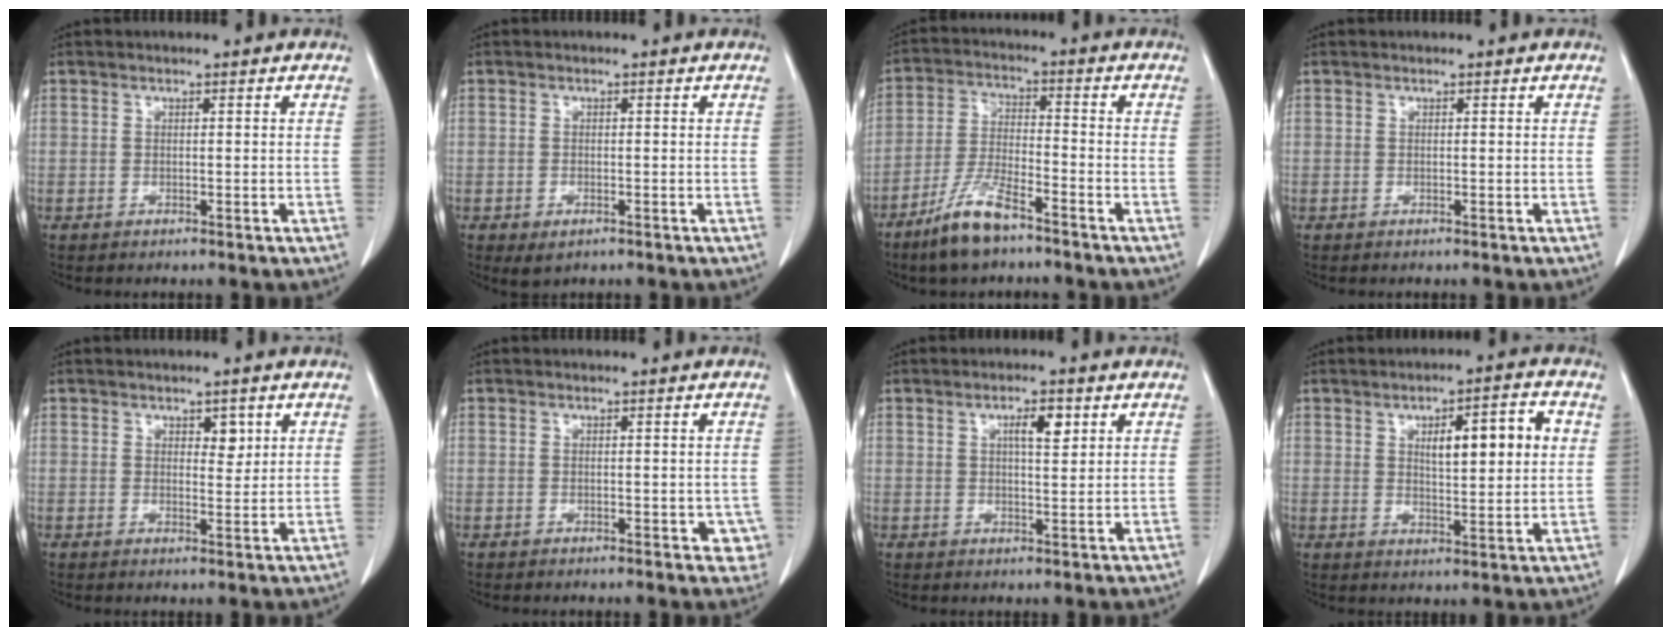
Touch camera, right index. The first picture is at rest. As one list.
[{"total": 2.1, "force": [-1.1, 1.1, 1.4], "torque": [-0.025, -0.003, -0.008]}, {"total": 8.8, "force": [-6.3, 1.8, 5.9], "torque": [-0.126, -0.014, -0.122]}, {"total": 0.0}, {"total": 2.4, "force": [1.2, 1.3, 1.7], "torque": [-0.020, -0.002, 0.019]}, {"total": 3.1, "force": [-0.7, 1.9, 2.3], "torque": [0.001, 0.004, -0.004]}, {"total": 3.9, "force": [1.6, 1.0, 3.4], "torque": [-0.057, 0.001, 0.026]}, {"total": 8.9, "force": [2.5, 2.0, 8.4], "torque": [-0.128, 0.012, 0.041]}]